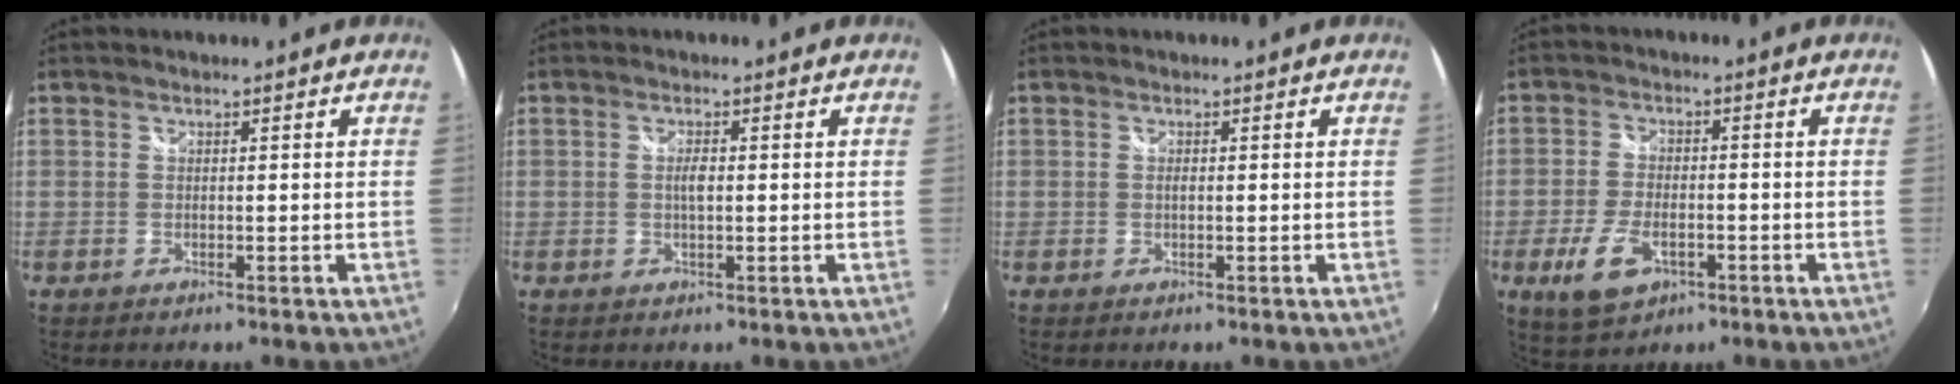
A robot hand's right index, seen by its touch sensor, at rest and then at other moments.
{"total": 1.9, "force": [0.0, 0.6, 1.8], "torque": [-0.035, 0.000, -0.002]}
{"total": 0.6, "force": [0.0, 0.1, 0.6], "torque": [-0.012, 0.001, -0.003]}
{"total": 8.6, "force": [-3.7, 4.6, 6.2], "torque": [-0.138, -0.007, -0.061]}